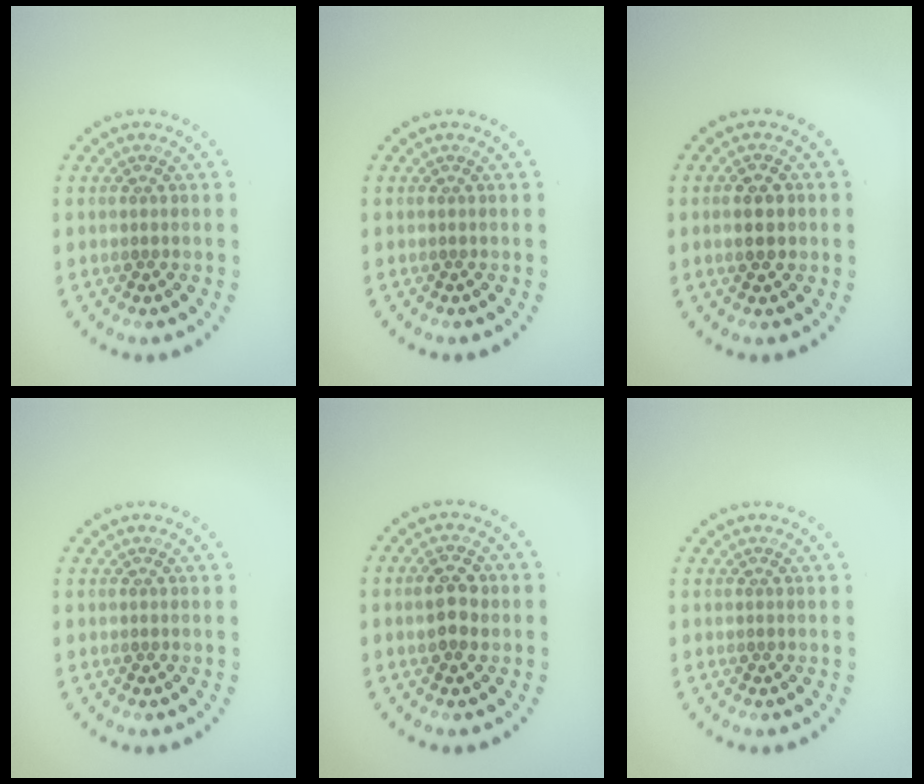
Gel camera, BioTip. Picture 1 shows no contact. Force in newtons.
{"total": 0.0}
{"total": 2.7, "press": 2.7, "slide": 0.2}
{"total": 0.0}
{"total": 2.6, "press": 2.6, "slide": 0.0}
{"total": 0.0}